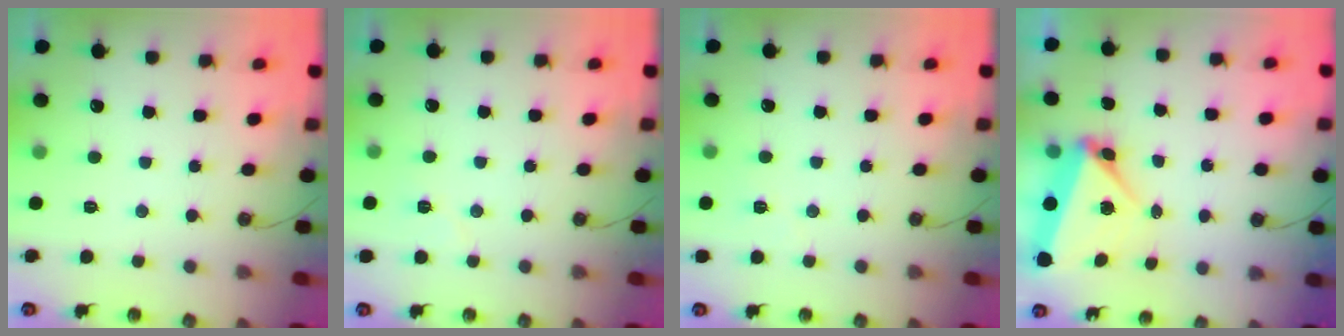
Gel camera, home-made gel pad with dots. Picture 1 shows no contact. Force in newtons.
{"total": 5.0, "press": 4.4, "slide": 2.3}
{"total": 2.9, "press": 2.8, "slide": 0.7}
{"total": 5.6, "press": 5.1, "slide": 2.2}